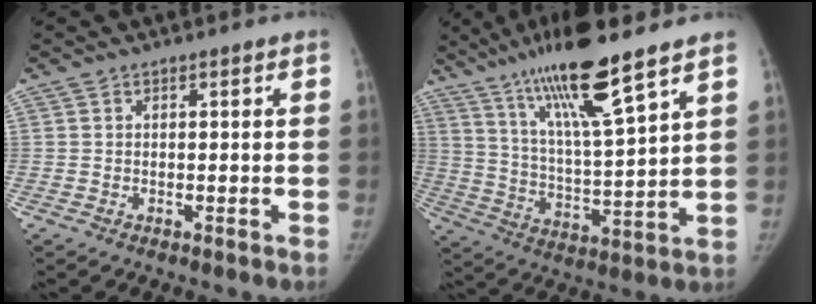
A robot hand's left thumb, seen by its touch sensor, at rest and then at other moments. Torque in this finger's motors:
{"motor_torque": [0.25, 0.24, 1.48, -1.30, 0.38]}